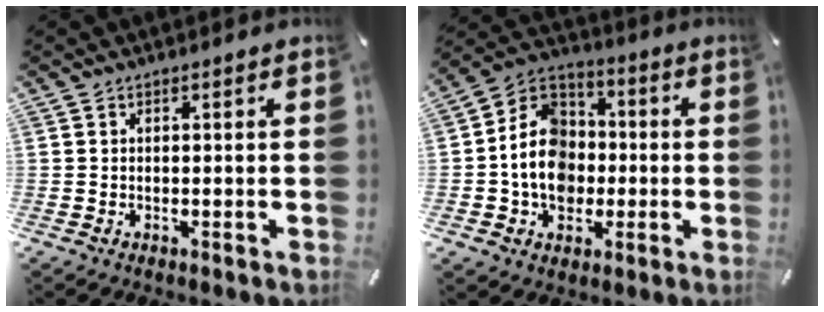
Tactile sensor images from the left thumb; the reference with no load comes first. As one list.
[{"total": 12.8, "force": [-2.7, 10.8, 6.3], "torque": [-0.150, 0.024, -0.049]}]